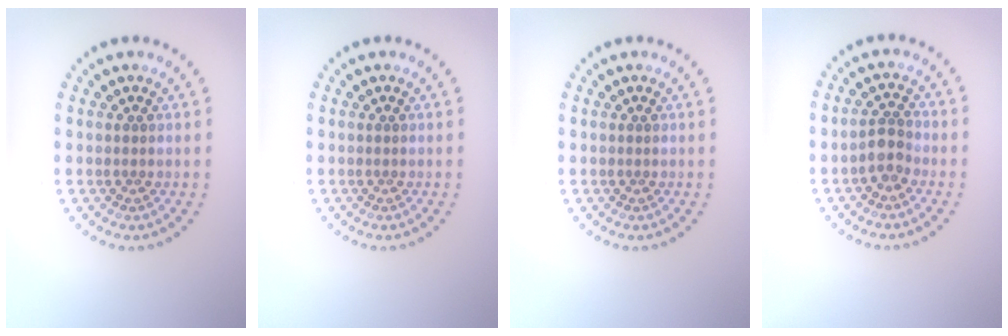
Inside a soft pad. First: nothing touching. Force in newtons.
{"total": 0.0}
{"total": 0.0}
{"total": 2.0, "press": 1.7, "slide": 1.1}